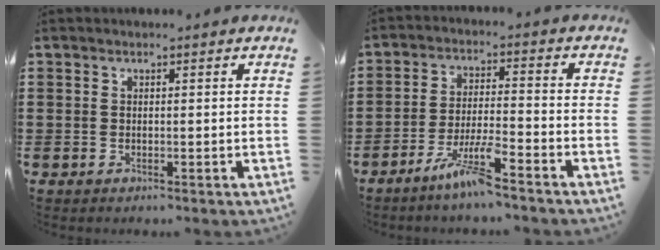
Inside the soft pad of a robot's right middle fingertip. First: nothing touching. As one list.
[{"total": 6.9, "force": [-5.1, 0.5, 4.7], "torque": [-0.101, -0.009, -0.098]}]